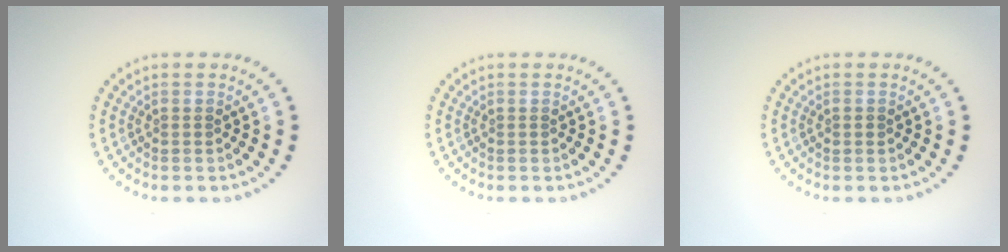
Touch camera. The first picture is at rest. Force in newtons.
{"total": 0.0}
{"total": 0.6, "press": 0.6, "slide": 0.2}